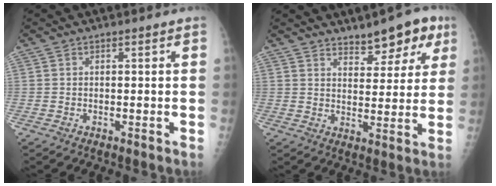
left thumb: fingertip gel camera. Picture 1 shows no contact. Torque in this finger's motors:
{"motor_torque": [-0.02, 0.05, -0.19, -0.11, 0.11]}